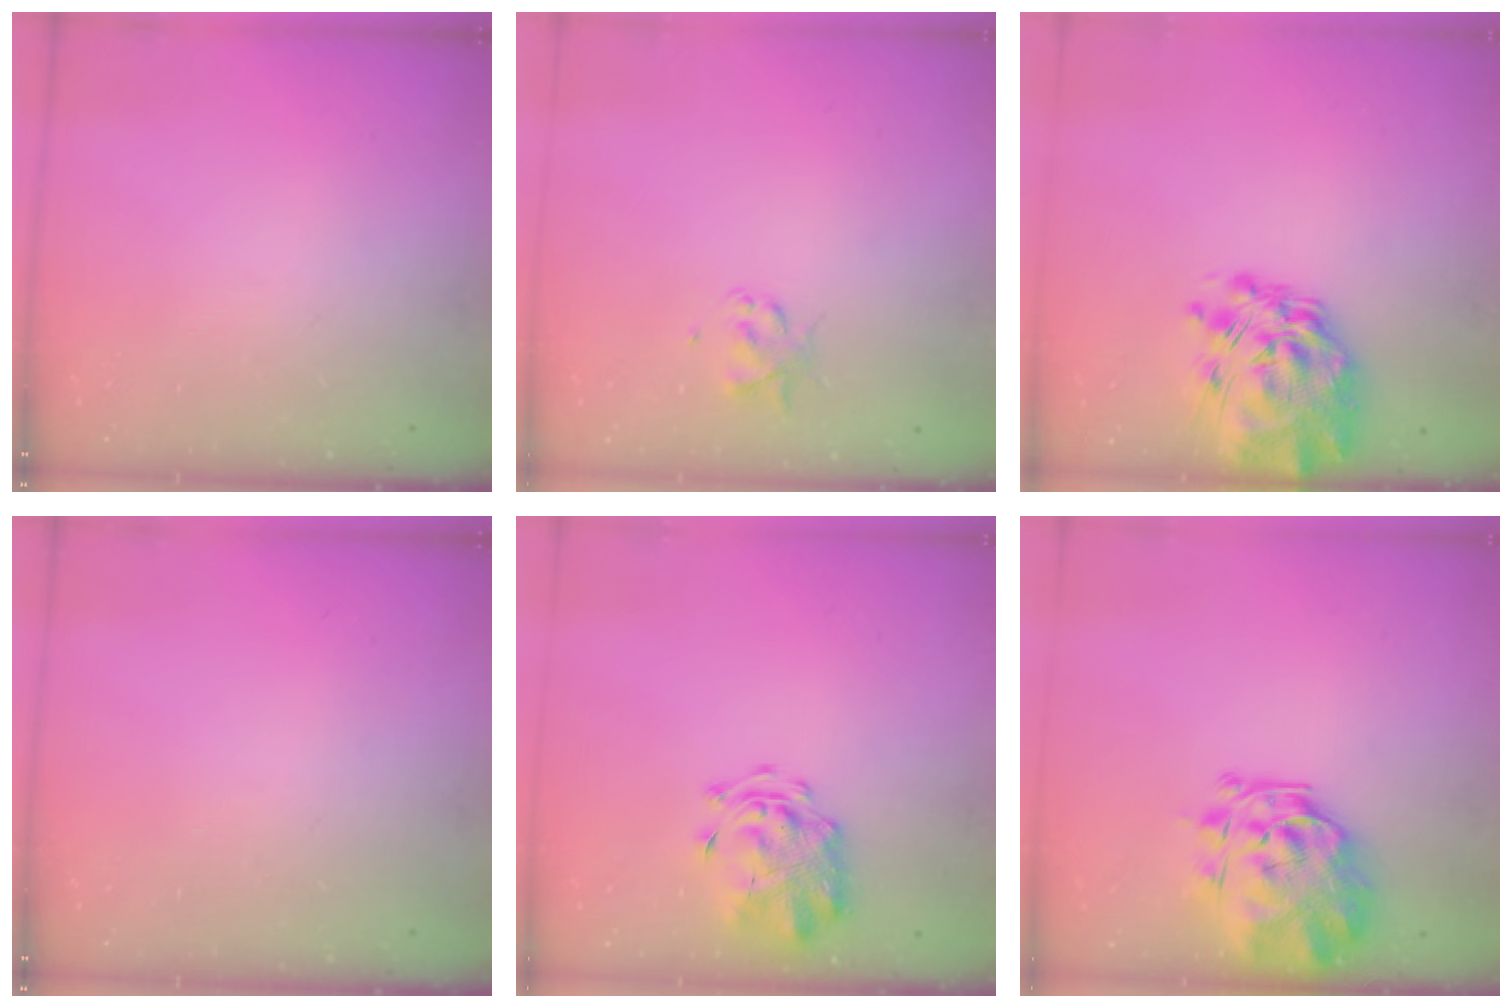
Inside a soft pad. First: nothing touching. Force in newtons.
{"total": 2.1, "press": 2.1, "slide": 0.4}
{"total": 12.2, "press": 11.2, "slide": 4.7}
{"total": 0.0}
{"total": 3.3, "press": 3.2, "slide": 0.8}
{"total": 3.6, "press": 3.2, "slide": 1.6}